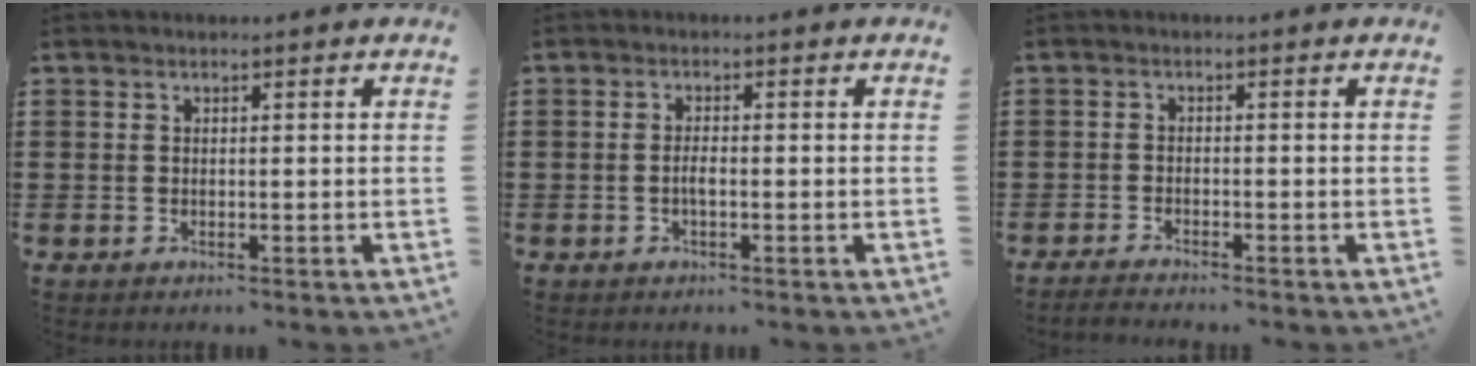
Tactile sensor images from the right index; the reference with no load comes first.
{"total": 1.5, "force": [-0.6, 0.4, 1.3], "torque": [-0.024, 0.002, -0.011]}
{"total": 1.6, "force": [-1.6, -0.1, 0.1], "torque": [-0.004, 0.001, -0.032]}